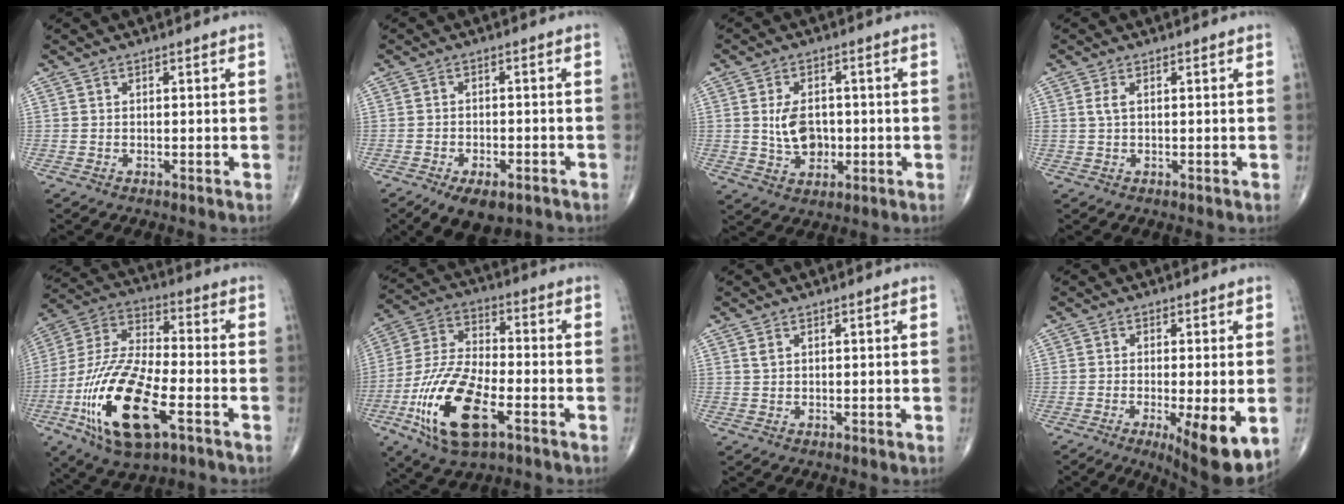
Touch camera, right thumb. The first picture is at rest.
{"total": 8.2, "force": [-5.1, 4.1, 4.9], "torque": [-0.063, 0.013, -0.076]}
{"total": 7.4, "force": [-0.1, 5.1, 5.3], "torque": [-0.074, 0.000, 0.007]}
{"total": 1.8, "force": [0.5, 0.8, 1.5], "torque": [-0.037, 0.006, 0.013]}
{"total": 22.2, "force": [-8.2, 8.9, 18.5], "torque": [-0.386, 0.017, -0.145]}
{"total": 18.5, "force": [-7.3, 7.9, 15.0], "torque": [-0.305, 0.017, -0.132]}
{"total": 0.9, "force": [0.5, 0.5, 0.6], "torque": [-0.012, 0.005, 0.012]}
{"total": 11.4, "force": [-3.3, 2.8, 10.5], "torque": [-0.152, -0.024, -0.046]}